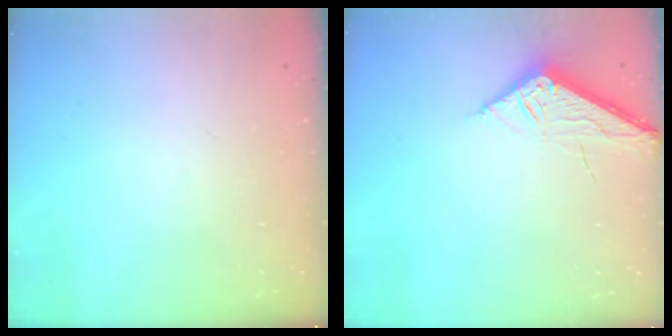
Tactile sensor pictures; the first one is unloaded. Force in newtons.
{"total": 6.6, "press": 6.5, "slide": 0.7}